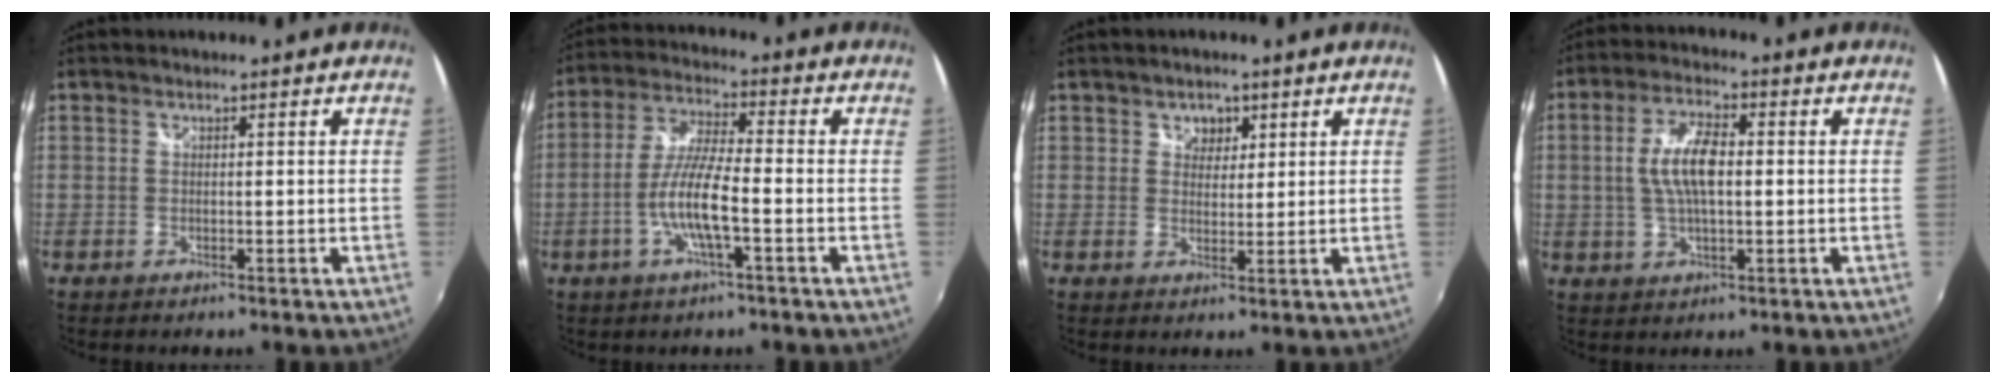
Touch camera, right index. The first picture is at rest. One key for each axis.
{"total": 9.2, "fx": -3.2, "fy": 1.1, "fz": 8.6, "tx": -0.179, "ty": -0.002, "tz": -0.061}
{"total": 3.0, "fx": 1.4, "fy": 2.5, "fz": 0.8, "tx": -0.004, "ty": 0.006, "tz": 0.024}
{"total": 8.3, "fx": 0.2, "fy": 3.1, "fz": 7.6, "tx": -0.150, "ty": 0.008, "tz": 0.005}